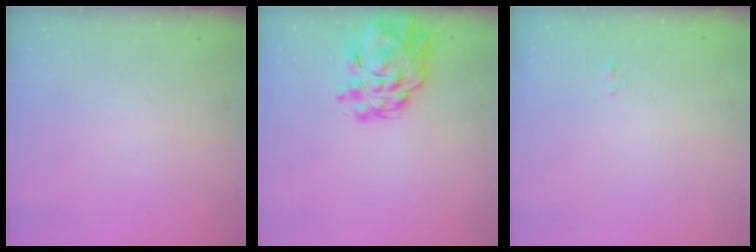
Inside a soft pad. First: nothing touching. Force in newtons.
{"total": 12.2, "press": 11.6, "slide": 3.8}
{"total": 1.0, "press": 0.9, "slide": 0.4}